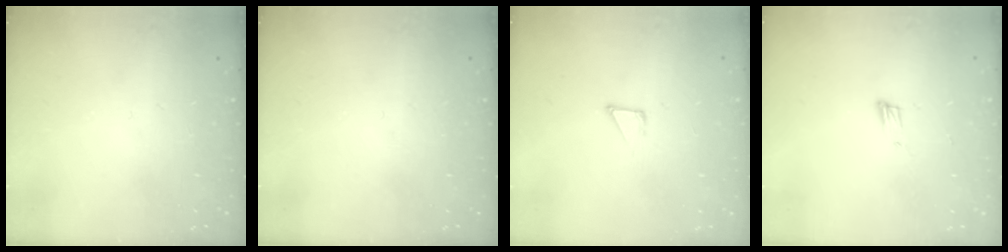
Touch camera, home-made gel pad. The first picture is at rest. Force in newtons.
{"total": 0.0}
{"total": 2.7, "press": 2.7, "slide": 0.3}
{"total": 5.1, "press": 4.9, "slide": 1.1}